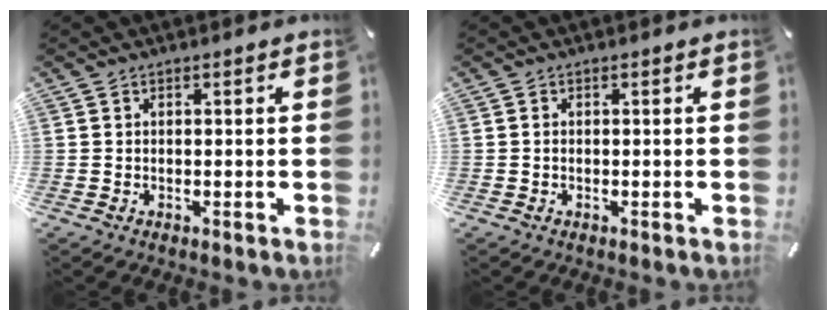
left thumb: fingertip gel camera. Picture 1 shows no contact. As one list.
[{"total": 0.5, "force": [-0.1, 0.3, 0.4], "torque": [-0.010, 0.001, -0.003]}]